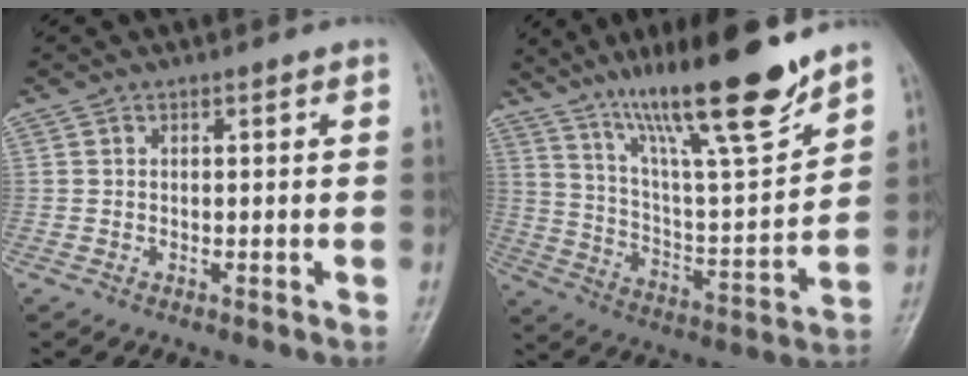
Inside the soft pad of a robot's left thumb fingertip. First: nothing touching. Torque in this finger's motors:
{"motor_torque": [1.87, 0.45, 1.32, -1.45, 0.35]}